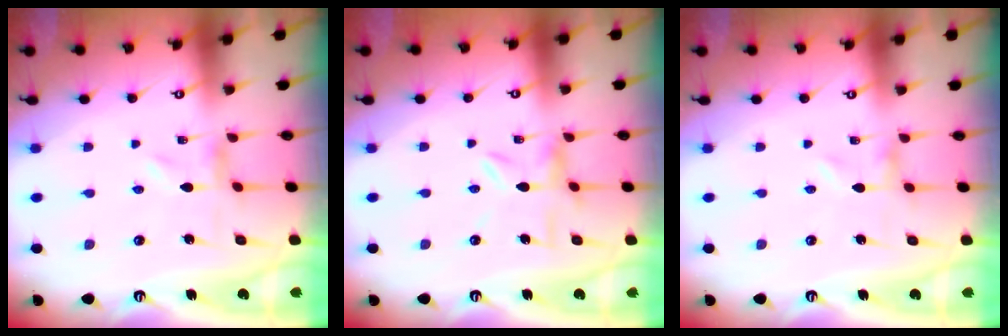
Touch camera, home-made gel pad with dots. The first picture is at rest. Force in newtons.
{"total": 3.8, "press": 3.8, "slide": 0.3}
{"total": 0.0}